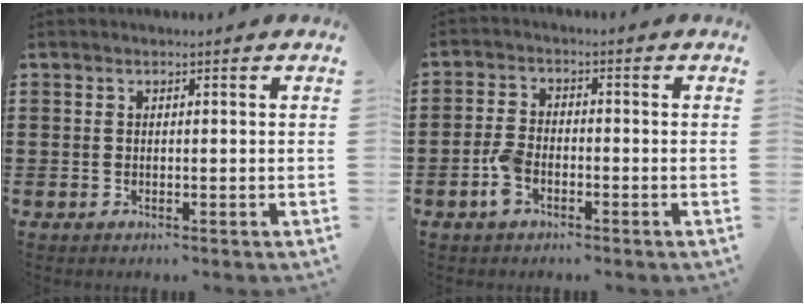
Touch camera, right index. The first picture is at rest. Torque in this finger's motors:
{"motor_torque": [0.84, -0.15, 0.45, 0.10]}